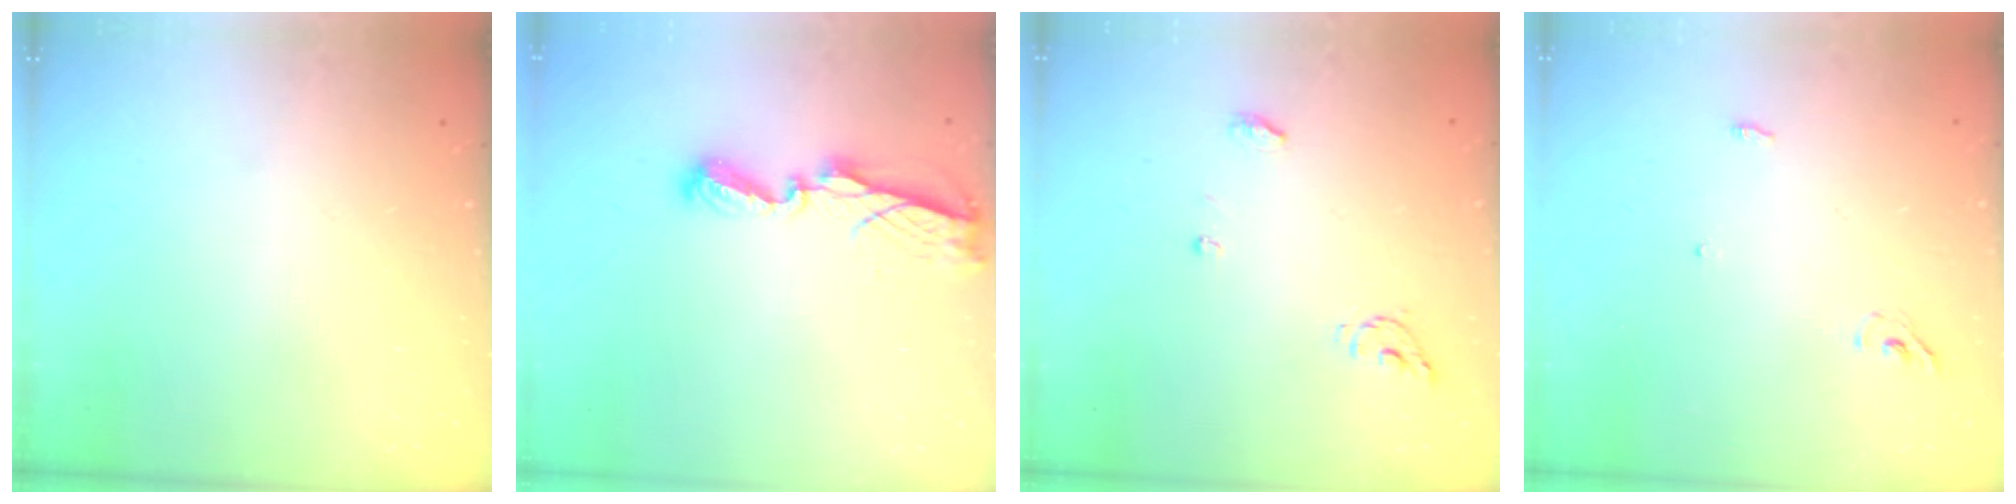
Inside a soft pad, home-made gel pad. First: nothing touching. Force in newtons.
{"total": 7.5, "press": 7.5, "slide": 0.5}
{"total": 5.2, "press": 5.2, "slide": 0.0}
{"total": 3.7, "press": 3.6, "slide": 1.0}